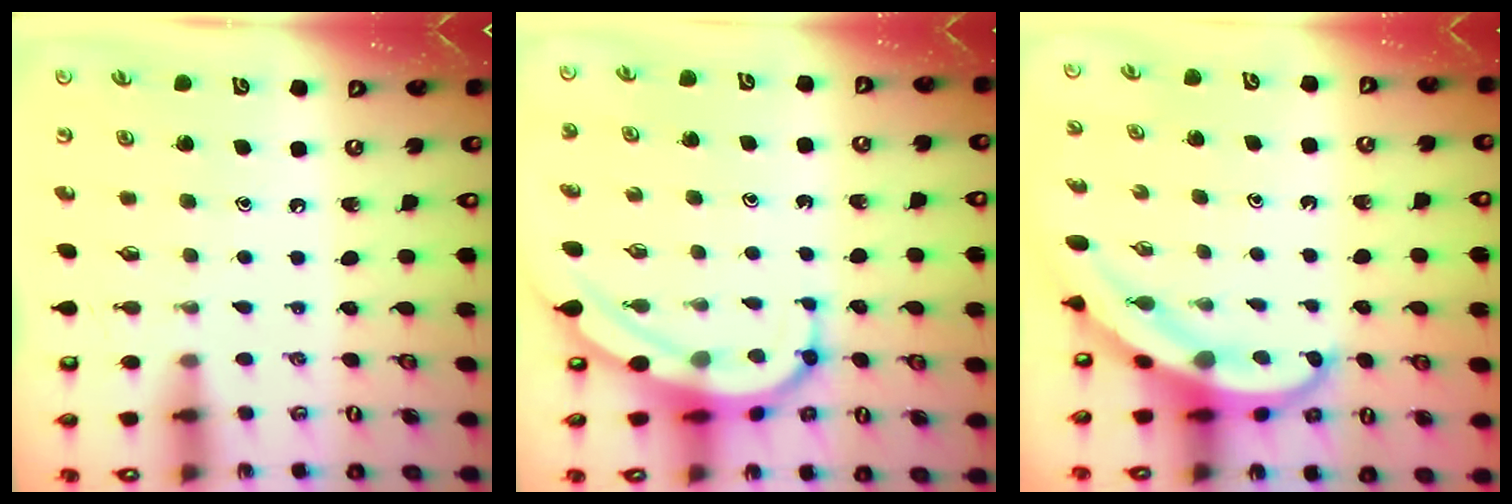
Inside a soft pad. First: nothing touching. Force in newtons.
{"total": 7.7, "press": 7.7, "slide": 0.8}
{"total": 5.2, "press": 5.1, "slide": 0.8}